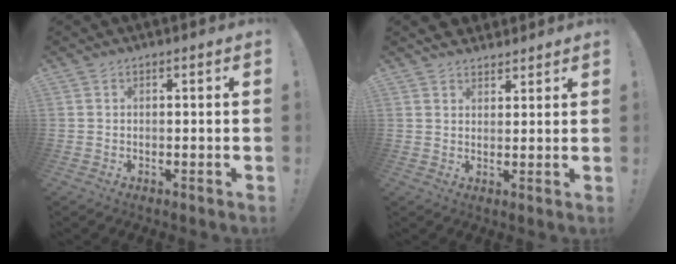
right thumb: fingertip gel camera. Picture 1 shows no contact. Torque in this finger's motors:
{"motor_torque": [0.71, 1.38, 1.33, 1.44, 0.17]}